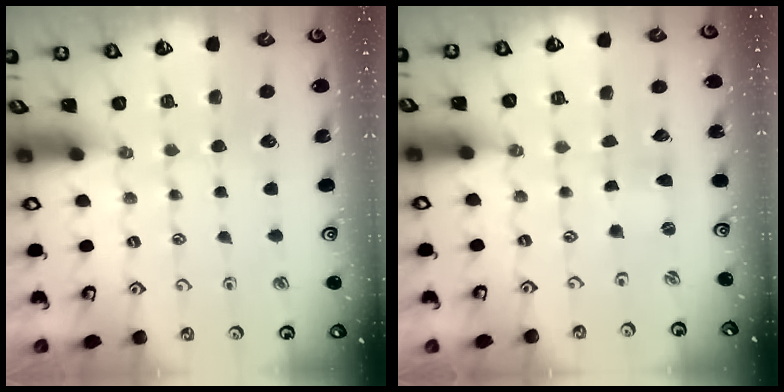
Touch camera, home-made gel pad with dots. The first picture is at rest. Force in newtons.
{"total": 0.0}